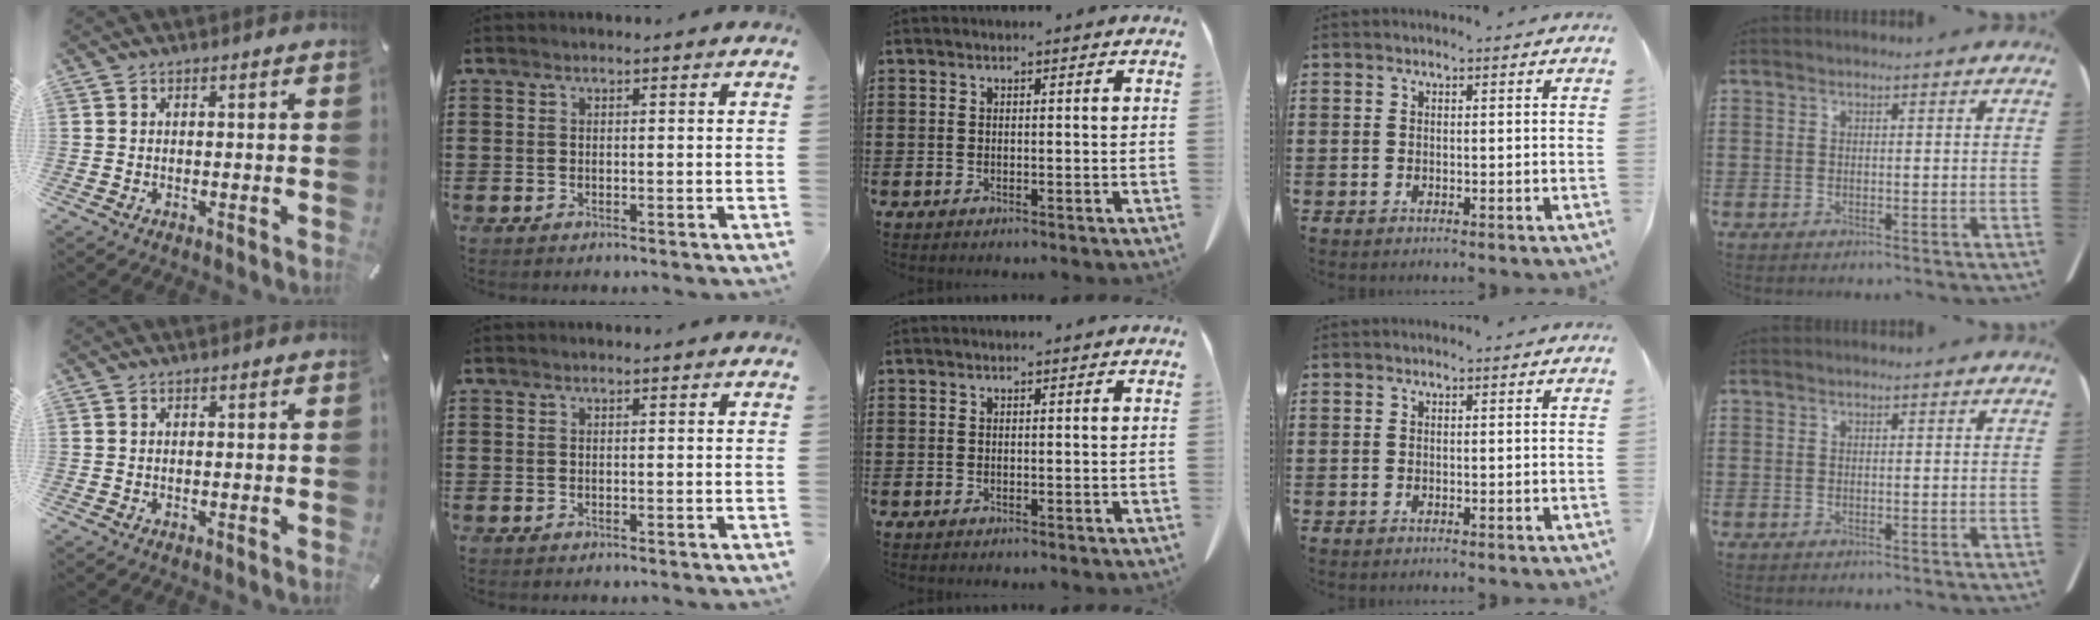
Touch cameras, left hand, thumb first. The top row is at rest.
{}